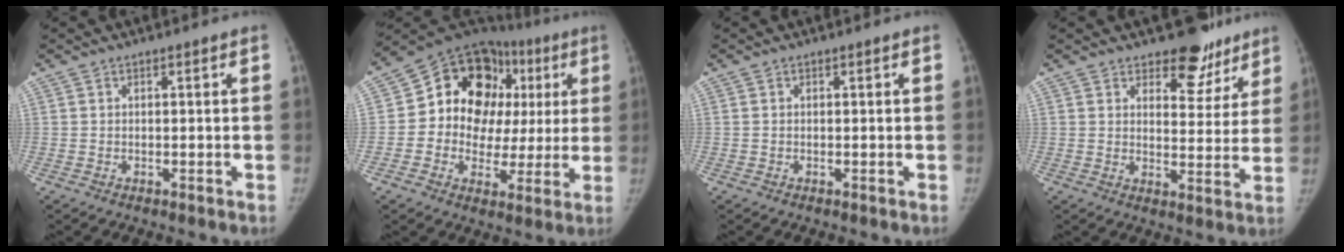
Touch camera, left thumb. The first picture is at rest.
{"total": 21.3, "force": [4.2, 16.0, 13.4], "torque": [-0.125, 0.040, 0.063]}
{"total": 0.0}
{"total": 9.6, "force": [7.2, 5.2, 3.6], "torque": [0.000, -0.047, 0.095]}